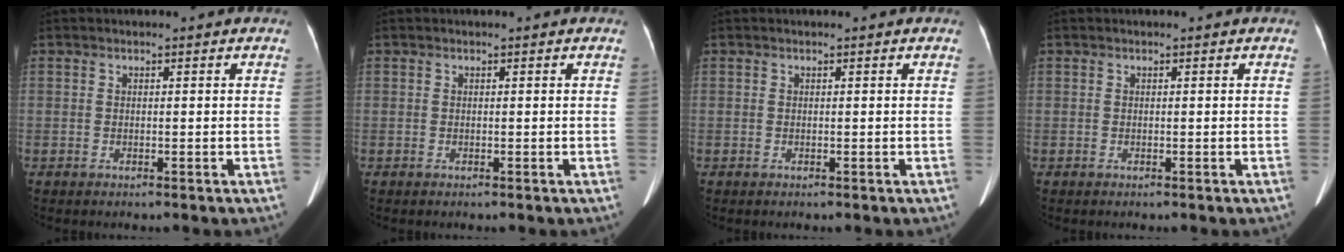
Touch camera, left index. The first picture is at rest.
{"total": 0.0}
{"total": 0.0}
{"total": 0.0}